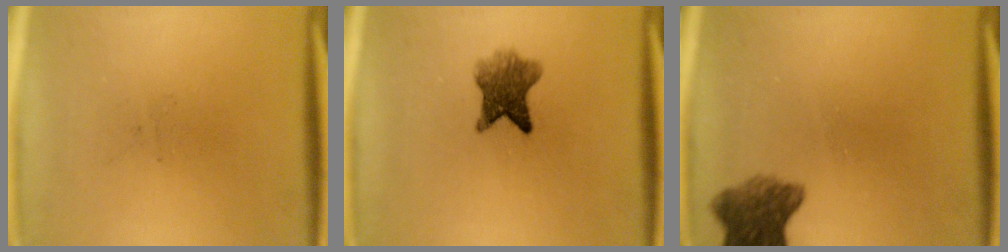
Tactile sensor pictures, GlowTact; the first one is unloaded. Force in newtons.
{"total": 6.0}
{"total": 6.8}